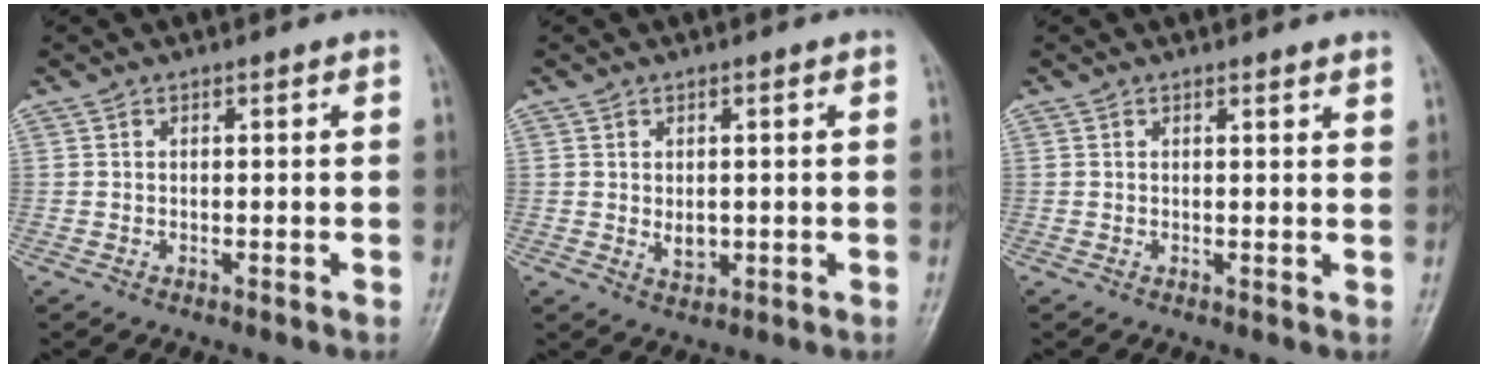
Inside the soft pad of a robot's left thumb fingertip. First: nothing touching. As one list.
[{"total": 3.0, "force": [0.0, 2.1, 2.2], "torque": [-0.025, -0.006, 0.007]}, {"total": 1.9, "force": [1.6, 0.3, 0.8], "torque": [-0.007, -0.008, 0.018]}]